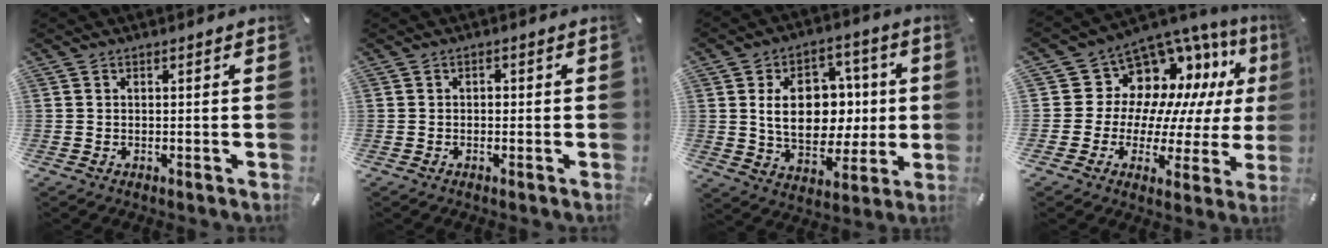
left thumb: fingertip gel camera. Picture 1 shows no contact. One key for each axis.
{"total": 0.9, "fx": -0.1, "fy": 0.8, "fz": 0.5, "tx": -0.010, "ty": 0.004, "tz": -0.004}
{"total": 15.7, "fx": 1.6, "fy": 11.8, "fz": 10.3, "tx": -0.172, "ty": 0.003, "tz": 0.031}
{"total": 12.2, "fx": 5.7, "fy": 9.8, "fz": 4.6, "tx": -0.072, "ty": -0.072, "tz": 0.110}